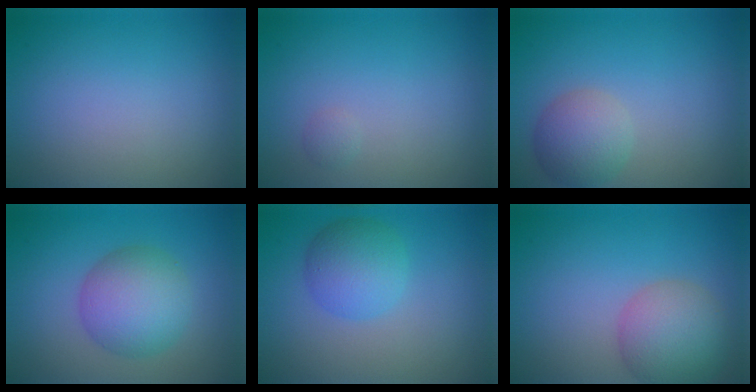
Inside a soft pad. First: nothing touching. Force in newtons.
{"total": 0.6, "press": 0.6, "slide": 0.1}
{"total": 3.5, "press": 3.5, "slide": 0.2}
{"total": 5.7, "press": 5.7, "slide": 0.2}
{"total": 3.9, "press": 3.9, "slide": 0.1}
{"total": 5.5, "press": 5.5, "slide": 0.3}